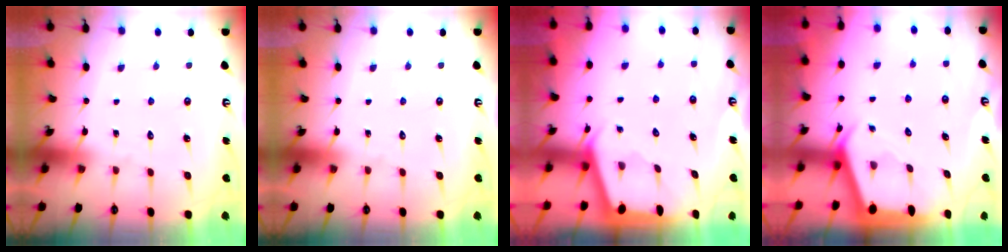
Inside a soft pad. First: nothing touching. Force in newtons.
{"total": 0.0}
{"total": 2.6, "press": 2.6, "slide": 0.1}
{"total": 2.4, "press": 2.4, "slide": 0.3}